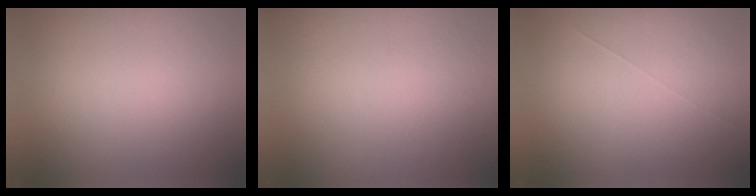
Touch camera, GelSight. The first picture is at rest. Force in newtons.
{"total": 9.4}
{"total": 1.0}